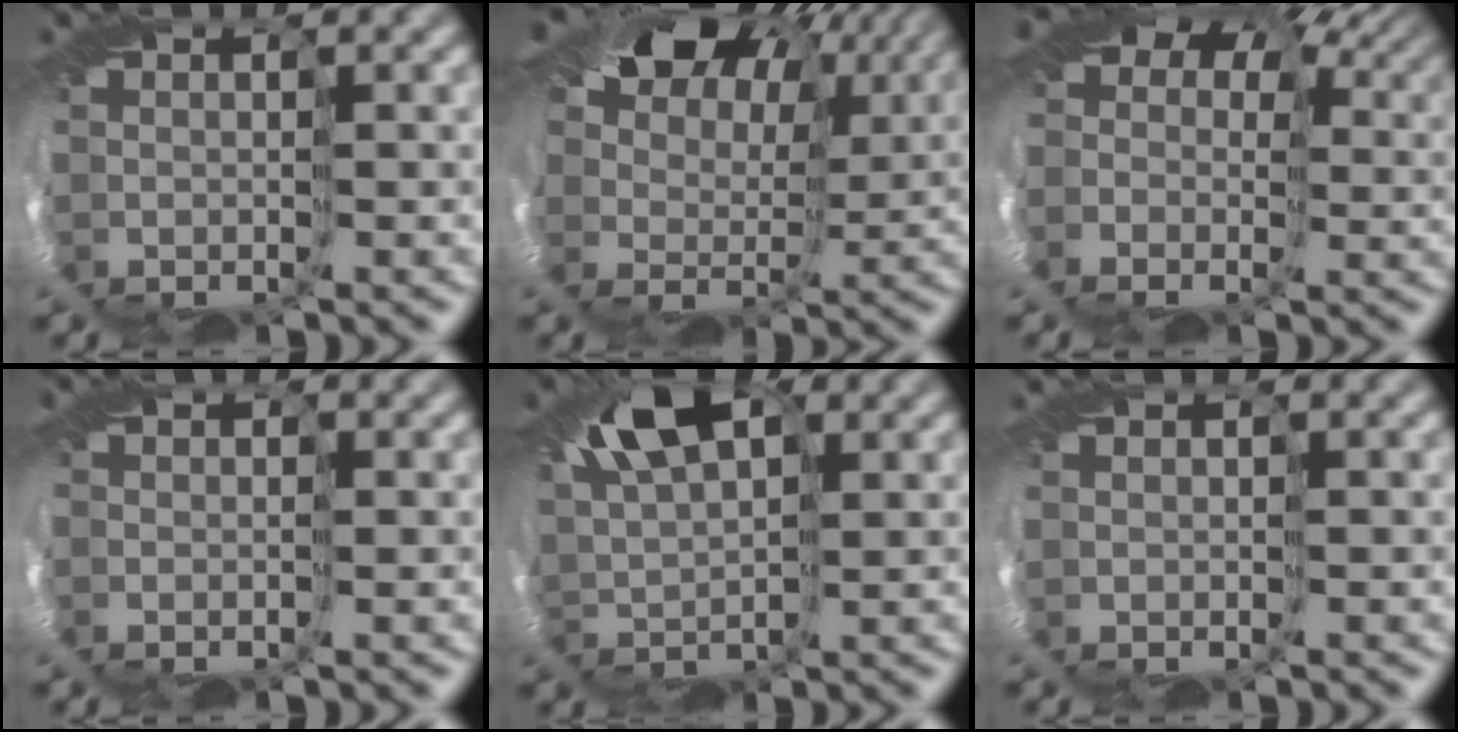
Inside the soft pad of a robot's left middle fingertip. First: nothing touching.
{"total": 18.4, "force": [10.9, 11.0, 10.1], "torque": [-0.219, 0.068, 0.173]}
{"total": 15.1, "force": [4.7, 10.8, 9.5], "torque": [-0.179, 0.030, 0.044]}
{"total": 3.9, "force": [0.4, 3.2, 2.2], "torque": [-0.043, 0.005, 0.008]}
{"total": 6.5, "force": [3.2, 3.5, 4.4], "torque": [-0.090, 0.022, 0.046]}
{"total": 0.0}